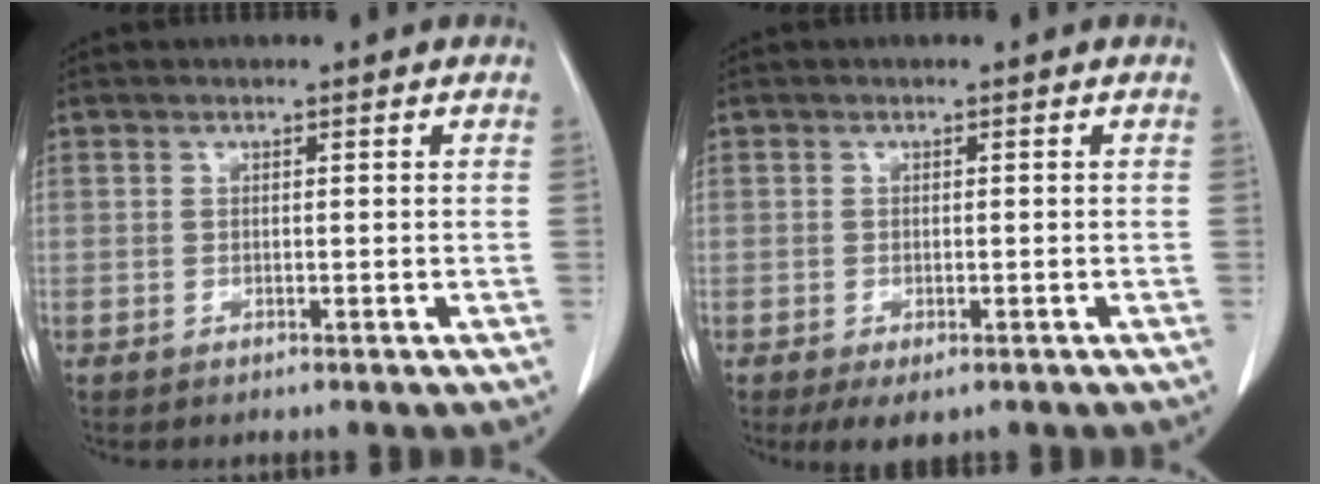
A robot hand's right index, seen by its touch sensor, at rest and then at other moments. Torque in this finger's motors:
{"motor_torque": [-0.43, -0.21, -0.46, -0.13]}